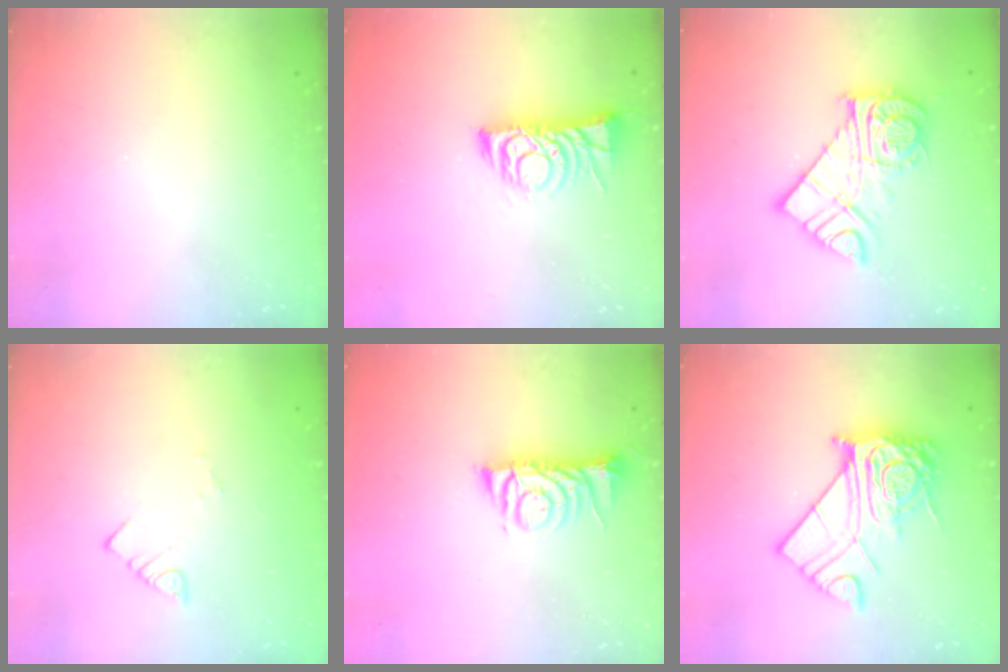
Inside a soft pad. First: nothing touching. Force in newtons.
{"total": 8.2, "press": 8.1, "slide": 0.8}
{"total": 13.4, "press": 13.4, "slide": 1.4}
{"total": 2.1, "press": 2.0, "slide": 0.4}
{"total": 9.2, "press": 9.2, "slide": 1.1}
{"total": 14.8, "press": 14.8, "slide": 1.3}